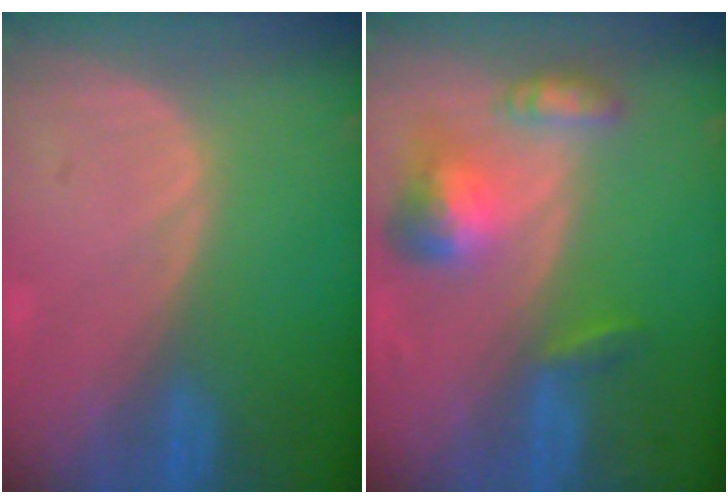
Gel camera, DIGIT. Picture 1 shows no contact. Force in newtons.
{"total": 6.7, "press": 6.3, "slide": 2.5}